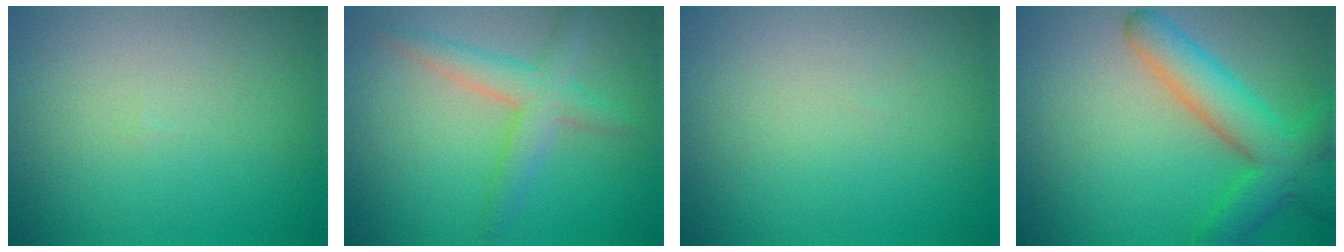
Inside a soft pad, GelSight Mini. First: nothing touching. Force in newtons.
{"total": 3.3, "press": 3.3, "slide": 0.3}
{"total": 0.0}
{"total": 5.8, "press": 5.8, "slide": 0.2}